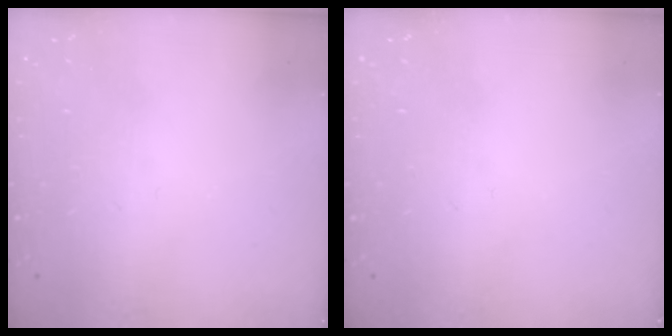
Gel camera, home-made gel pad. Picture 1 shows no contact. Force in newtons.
{"total": 0.0}